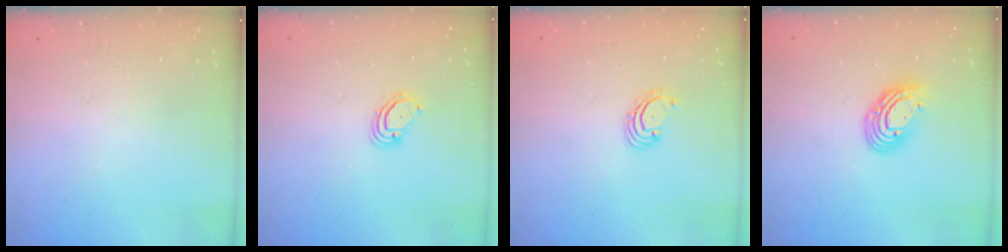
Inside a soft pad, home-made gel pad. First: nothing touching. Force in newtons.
{"total": 3.5, "press": 3.5, "slide": 0.3}
{"total": 1.8, "press": 1.7, "slide": 0.6}
{"total": 9.4, "press": 9.4, "slide": 0.8}